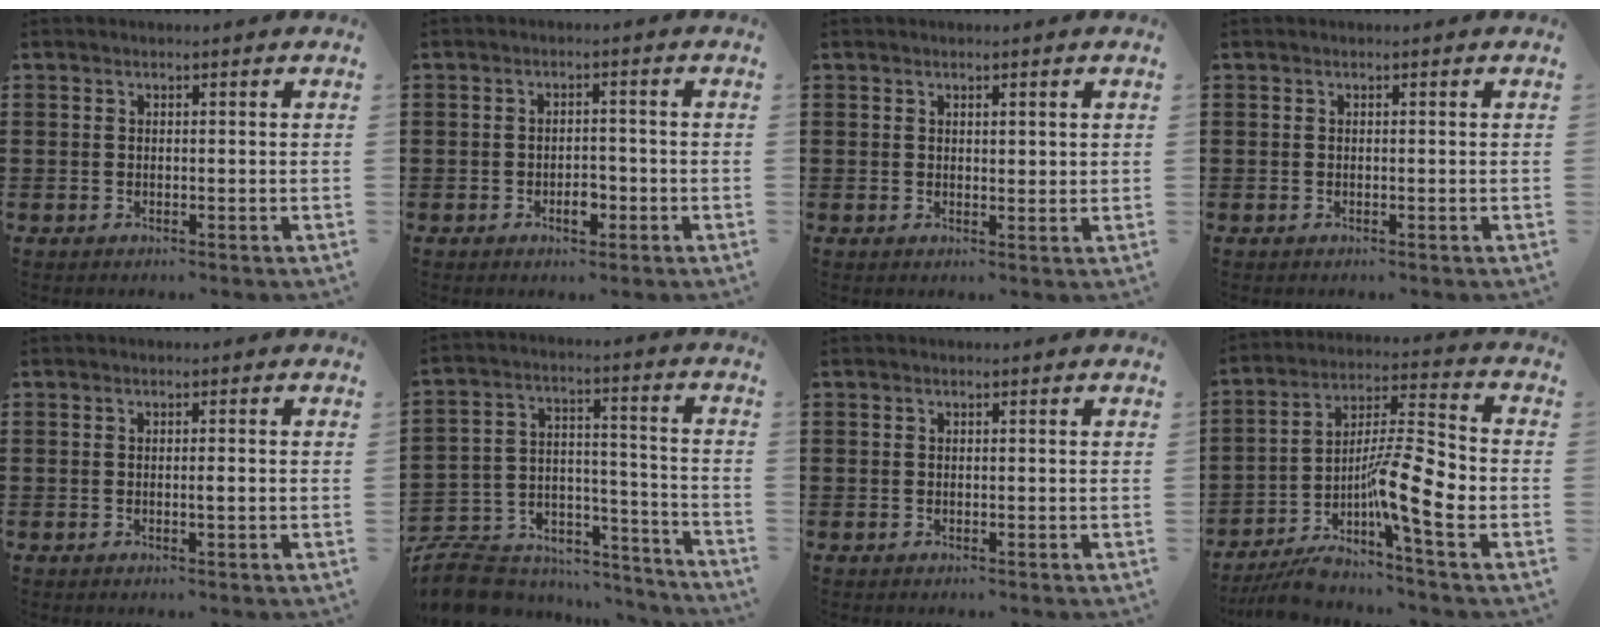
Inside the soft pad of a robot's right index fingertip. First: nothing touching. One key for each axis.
{"total": 3.1, "fx": -1.5, "fy": 1.6, "fz": 2.3, "tx": -0.041, "ty": 0.003, "tz": -0.026}
{"total": 1.0, "fx": 0.8, "fy": 0.3, "fz": 0.6, "tx": -0.013, "ty": 0.003, "tz": 0.013}
{"total": 0.0}
{"total": 1.2, "fx": -0.2, "fy": 0.1, "fz": 1.2, "tx": -0.020, "ty": -0.002, "tz": -0.003}
{"total": 8.6, "fx": -7.6, "fy": 3.5, "fz": 1.9, "tx": -0.047, "ty": 0.013, "tz": -0.149}
{"total": 0.0}
{"total": 12.8, "fx": -4.8, "fy": 2.7, "fz": 11.5, "tx": -0.218, "ty": -0.011, "tz": -0.090}